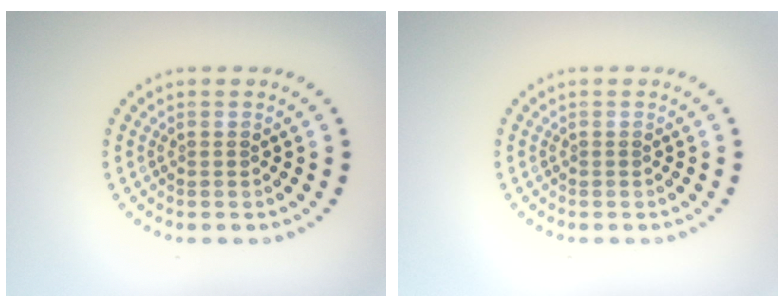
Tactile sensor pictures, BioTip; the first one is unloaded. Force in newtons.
{"total": 0.0}